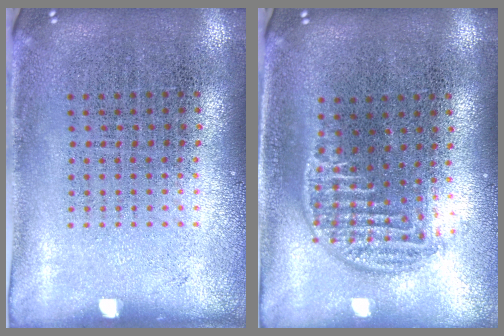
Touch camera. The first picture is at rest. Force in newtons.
{"total": 1.3, "press": 1.1, "slide": 0.7}